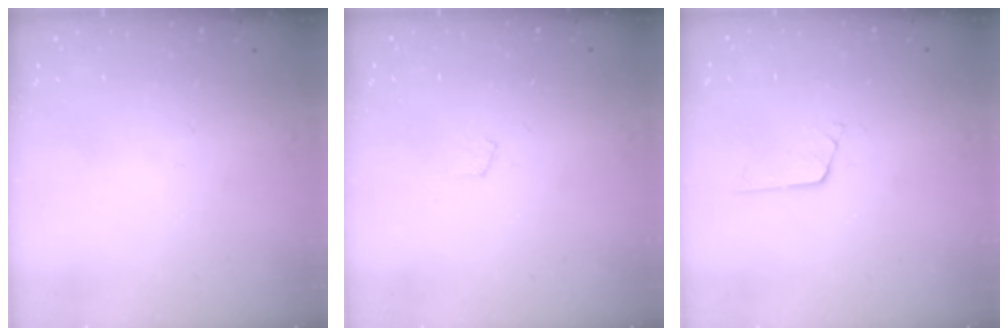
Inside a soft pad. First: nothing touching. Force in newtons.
{"total": 4.6, "press": 4.6, "slide": 0.4}
{"total": 2.4, "press": 2.4, "slide": 0.2}